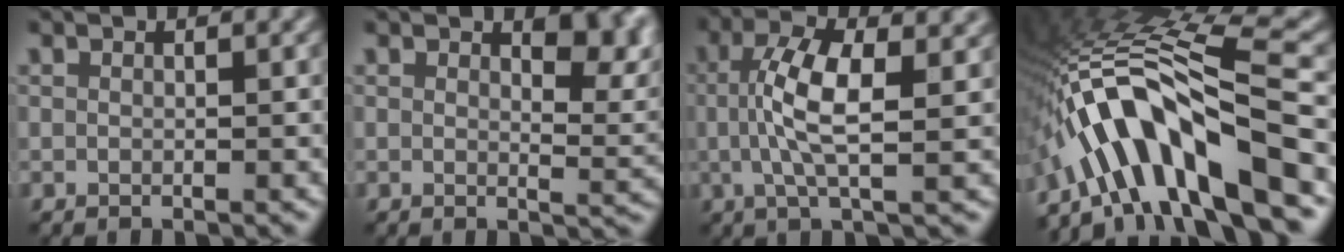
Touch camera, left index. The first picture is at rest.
{"total": 5.0, "force": [2.3, 2.3, 3.8], "torque": [-0.048, -0.008, 0.035]}
{"total": 7.0, "force": [0.3, 2.4, 6.5], "torque": [-0.136, 0.011, 0.003]}
{"total": 13.6, "force": [-6.4, 3.1, 11.5], "torque": [-0.203, 0.029, -0.096]}